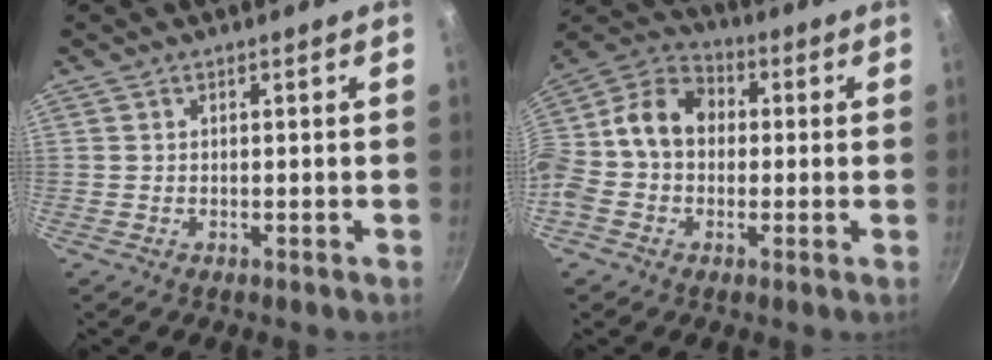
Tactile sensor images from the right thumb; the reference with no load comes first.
{"total": 14.1, "force": [0.1, 11.0, 8.9], "torque": [-0.139, 0.045, -0.025]}